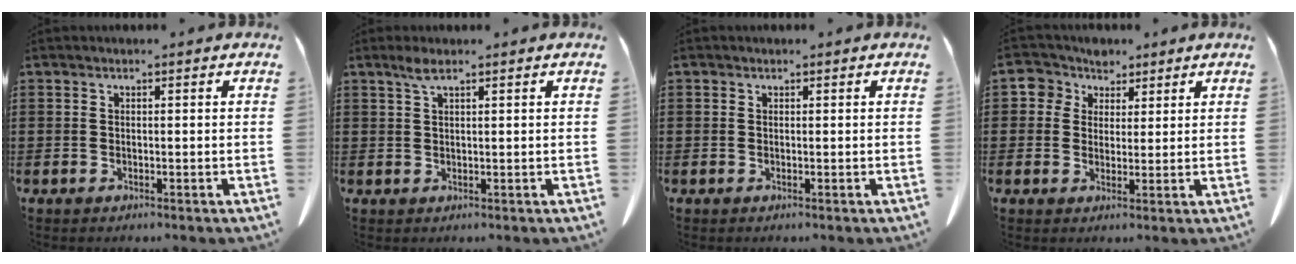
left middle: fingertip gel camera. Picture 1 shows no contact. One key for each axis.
{"total": 2.2, "fx": 1.4, "fy": 0.4, "fz": 1.7, "tx": -0.037, "ty": 0.003, "tz": 0.024}
{"total": 0.0}
{"total": 4.9, "fx": 2.6, "fy": 4.0, "fz": 1.1, "tx": -0.036, "ty": 0.005, "tz": 0.044}